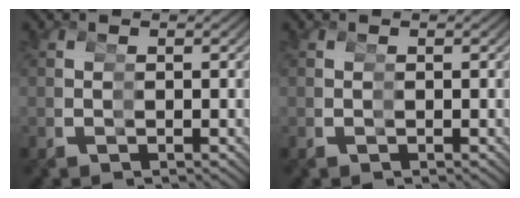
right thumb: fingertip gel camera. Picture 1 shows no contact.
{"total": 0.0}